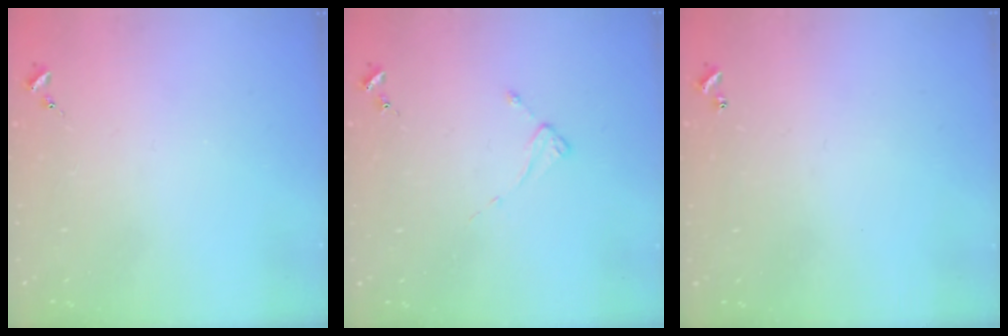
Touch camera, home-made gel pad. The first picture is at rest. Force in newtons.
{"total": 2.0, "press": 2.0, "slide": 0.3}
{"total": 1.0, "press": 1.0, "slide": 0.2}